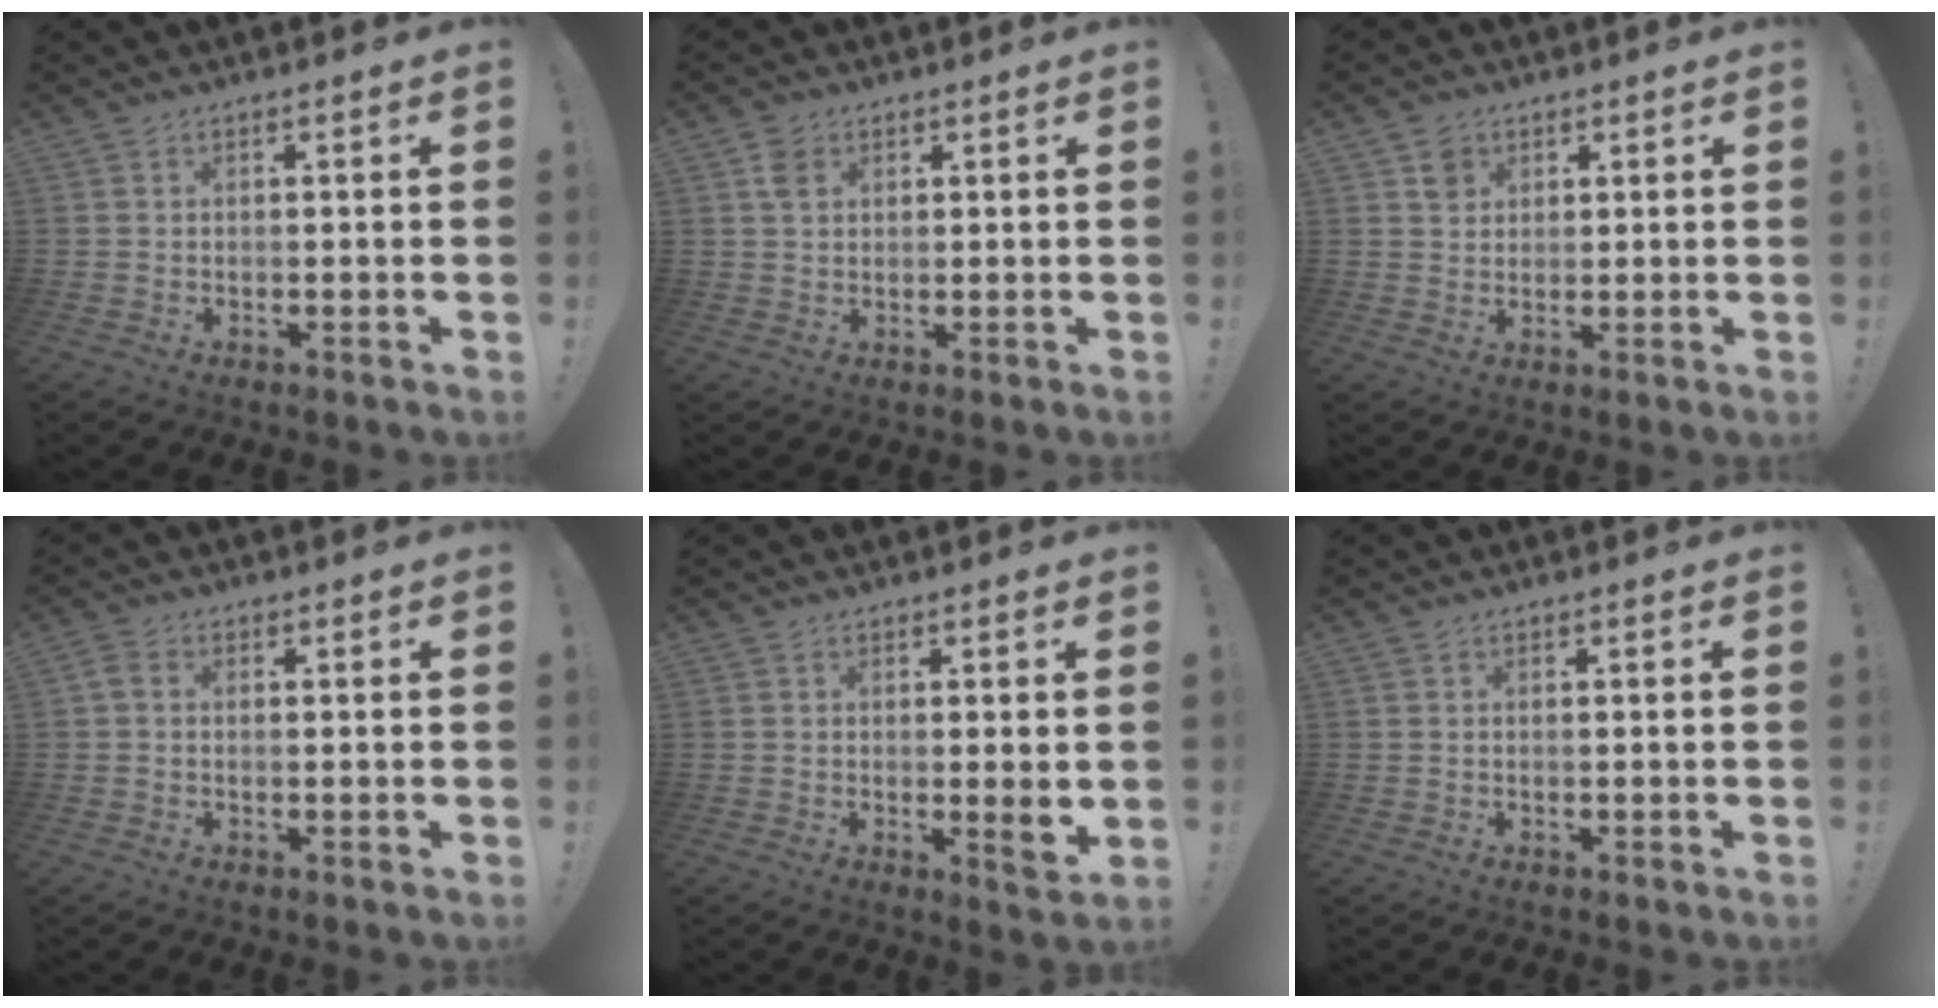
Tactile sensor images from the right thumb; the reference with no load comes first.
{"total": 4.1, "force": [1.8, 3.1, 2.1], "torque": [-0.032, 0.003, 0.036]}
{"total": 4.7, "force": [2.5, 3.9, 1.0], "torque": [-0.005, -0.006, 0.045]}
{"total": 2.1, "force": [0.0, 1.5, 1.4], "torque": [-0.029, 0.008, 0.001]}
{"total": 4.2, "force": [0.2, 0.2, 4.2], "torque": [-0.051, -0.015, 0.002]}
{"total": 0.0}